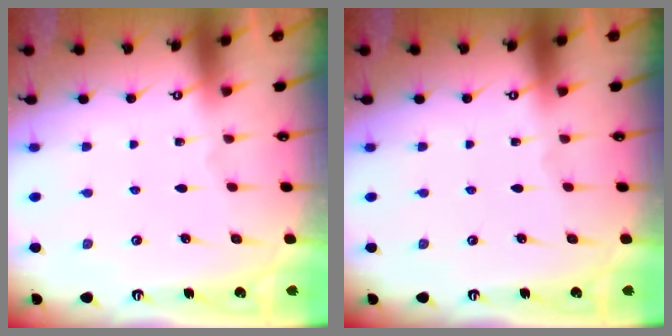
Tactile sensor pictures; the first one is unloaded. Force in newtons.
{"total": 0.0}